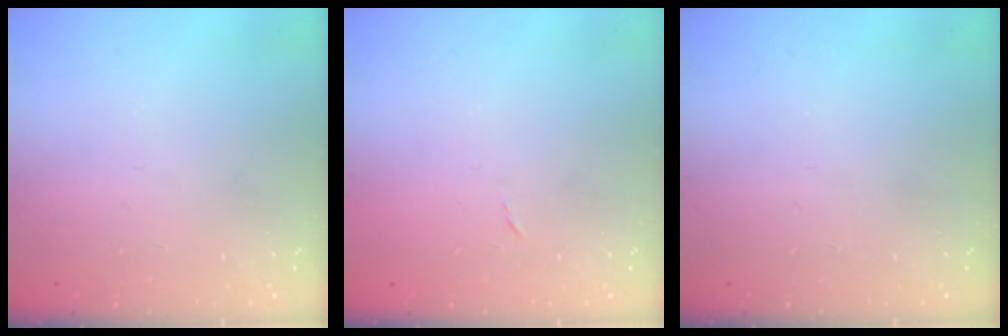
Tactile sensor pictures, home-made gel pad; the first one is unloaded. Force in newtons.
{"total": 2.4, "press": 2.4, "slide": 0.4}
{"total": 0.0}